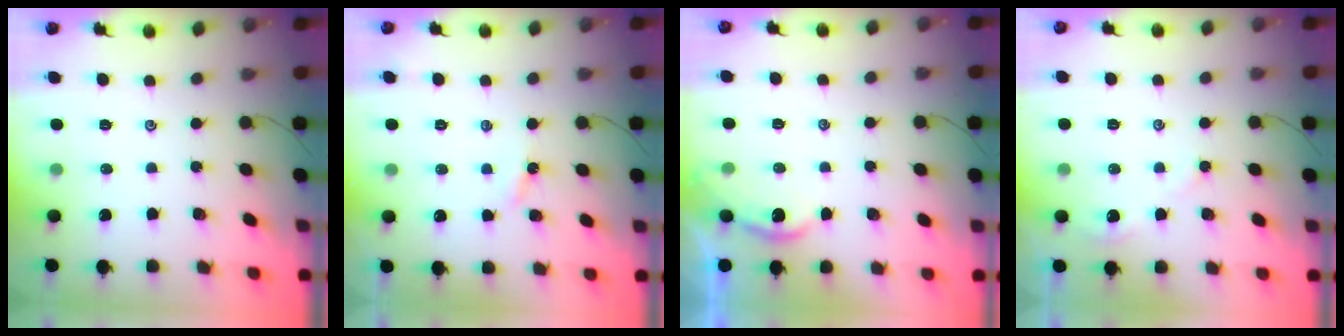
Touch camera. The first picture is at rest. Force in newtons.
{"total": 3.2, "press": 3.2, "slide": 0.3}
{"total": 2.3, "press": 2.3, "slide": 0.2}
{"total": 2.8, "press": 2.8, "slide": 0.4}